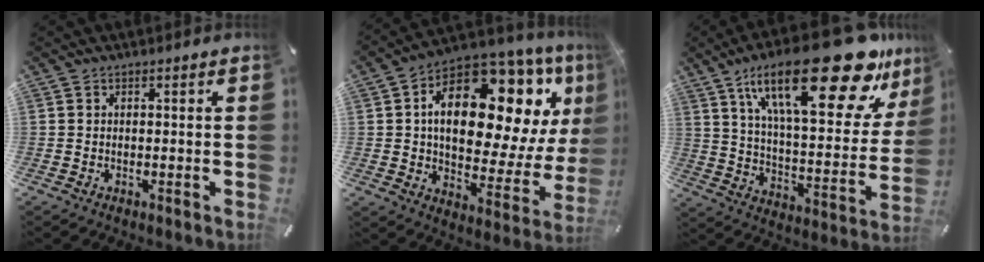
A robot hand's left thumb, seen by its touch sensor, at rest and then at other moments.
{"total": 22.3, "force": [8.1, 12.1, 16.8], "torque": [-0.253, -0.057, 0.133]}
{"total": 31.5, "force": [18.4, 10.5, 23.2], "torque": [-0.359, -0.111, 0.298]}